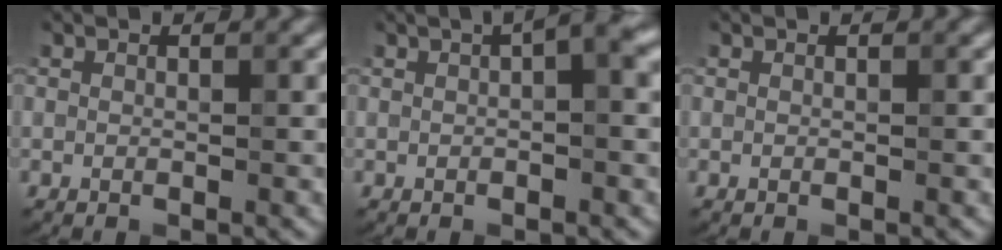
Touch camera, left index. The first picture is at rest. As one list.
[{"total": 2.2, "force": [0.5, 0.3, 2.2], "torque": [-0.030, 0.011, 0.007]}, {"total": 0.0}]